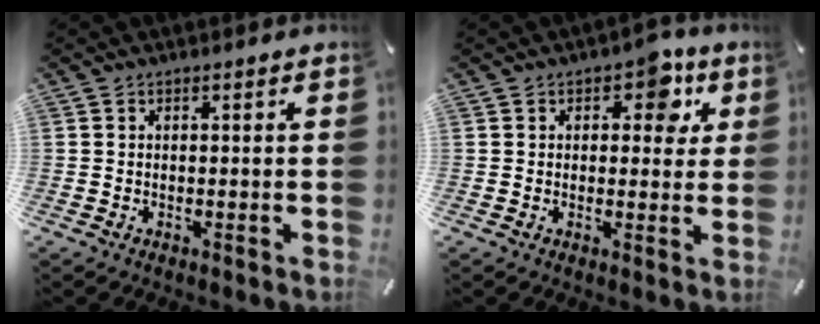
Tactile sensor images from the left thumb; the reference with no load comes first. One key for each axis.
{"total": 7.4, "fx": 3.1, "fy": 4.6, "fz": 4.8, "tx": -0.041, "ty": -0.008, "tz": 0.043}